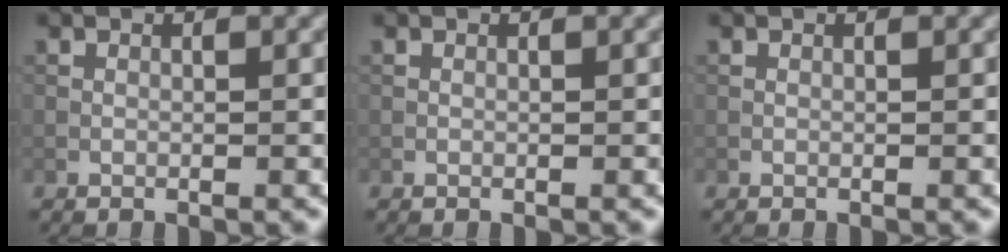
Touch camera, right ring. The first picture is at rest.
{"total": 0.0}
{"total": 0.0}